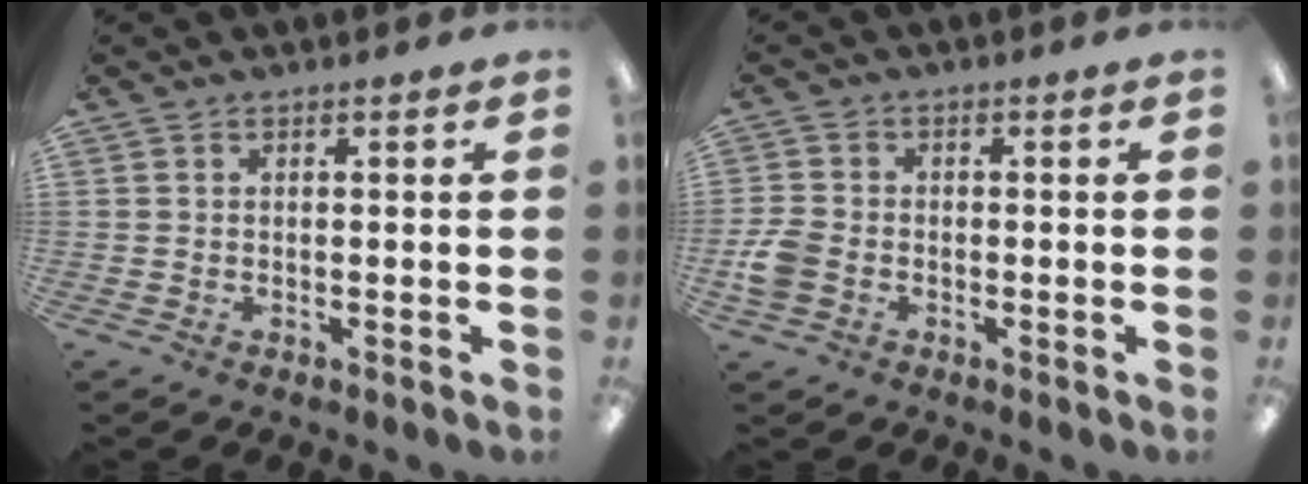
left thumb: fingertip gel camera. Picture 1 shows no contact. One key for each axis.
{"total": 5.7, "fx": -1.8, "fy": 4.4, "fz": 3.1, "tx": -0.060, "ty": 0.012, "tz": -0.031}